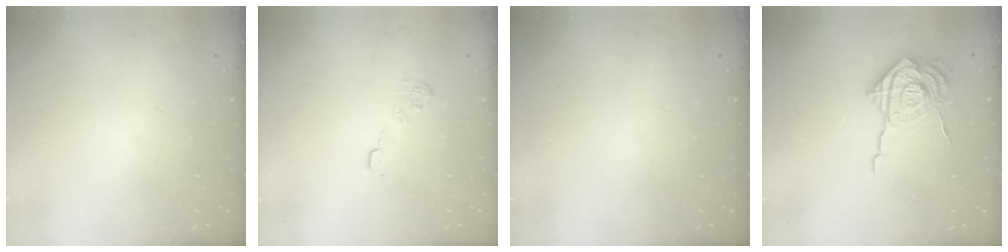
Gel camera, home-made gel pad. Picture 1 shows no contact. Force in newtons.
{"total": 7.6, "press": 7.5, "slide": 1.0}
{"total": 0.0}
{"total": 16.2, "press": 16.1, "slide": 1.7}